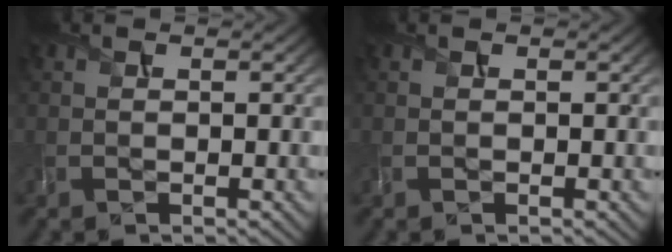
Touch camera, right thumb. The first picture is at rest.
{"total": 0.0}